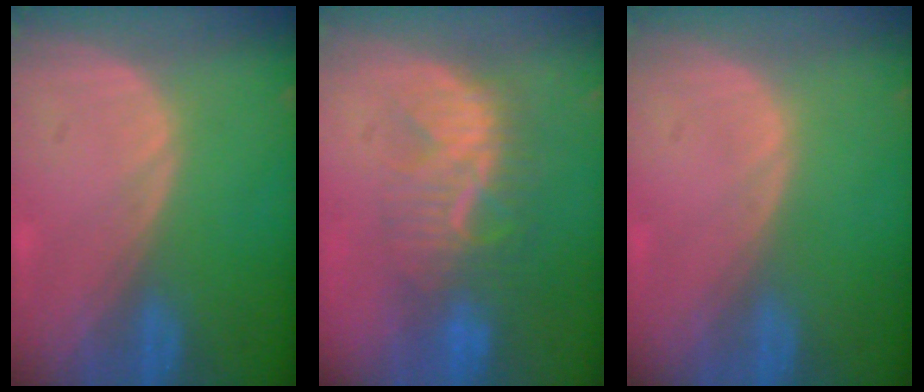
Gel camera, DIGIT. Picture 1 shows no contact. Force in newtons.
{"total": 8.3, "press": 7.9, "slide": 2.5}
{"total": 0.0}